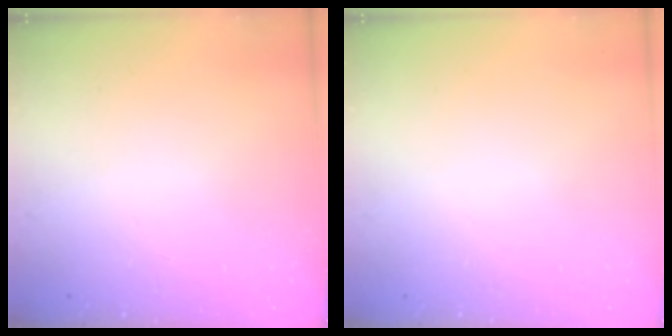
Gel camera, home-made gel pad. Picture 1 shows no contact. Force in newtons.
{"total": 0.0}